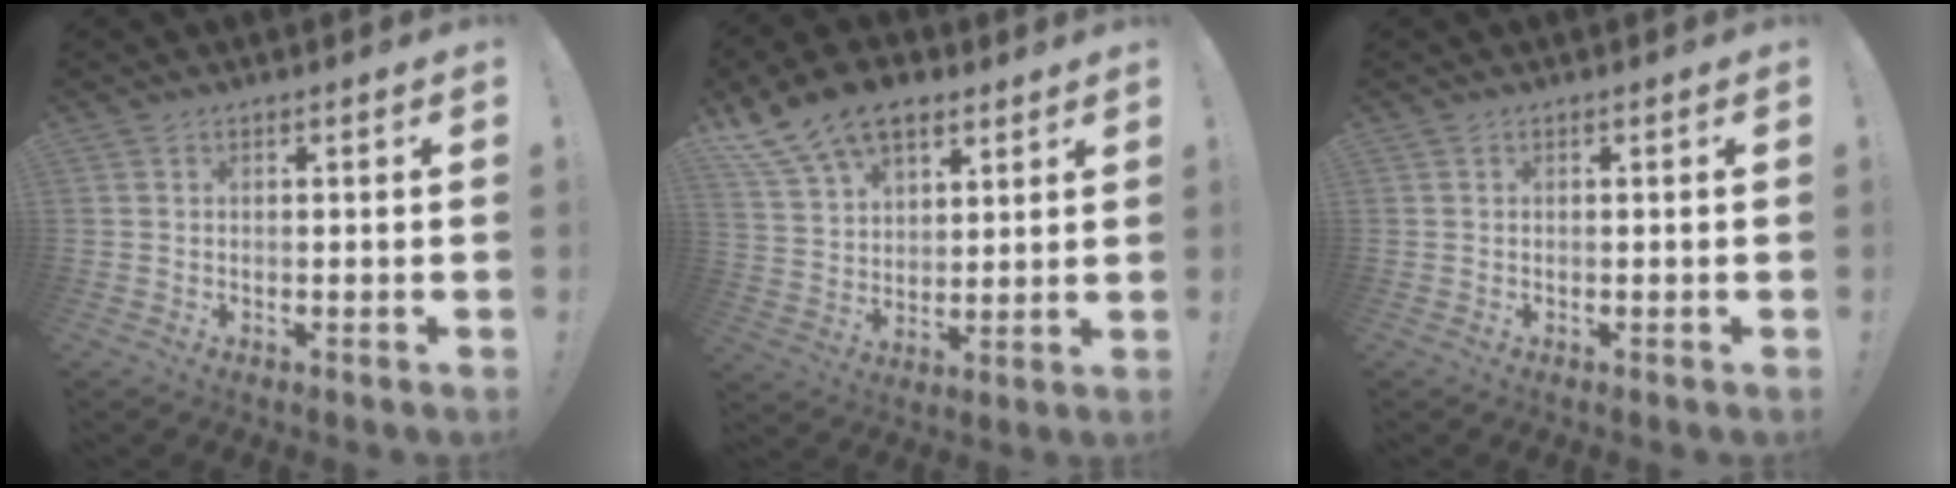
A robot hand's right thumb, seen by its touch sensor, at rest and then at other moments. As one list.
[{"total": 15.2, "force": [10.0, 9.0, 7.0], "torque": [-0.137, -0.052, 0.193]}, {"total": 0.0}]